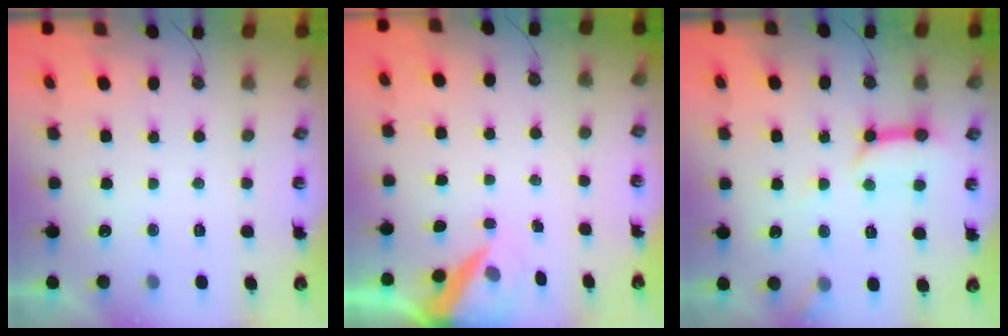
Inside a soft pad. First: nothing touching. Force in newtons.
{"total": 6.4, "press": 6.4, "slide": 0.8}
{"total": 11.0, "press": 11.0, "slide": 1.2}